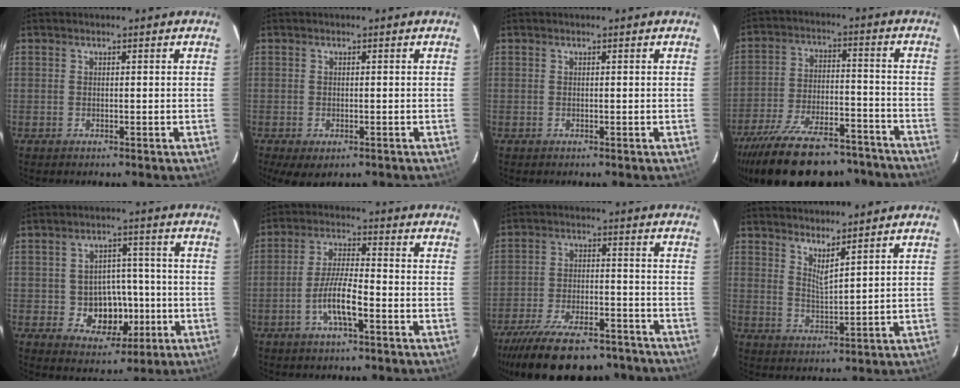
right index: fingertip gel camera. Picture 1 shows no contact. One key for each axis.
{"total": 4.6, "fx": -2.6, "fy": 2.1, "fz": 3.2, "tx": -0.064, "ty": -0.023, "tz": -0.035}
{"total": 0.0}
{"total": 27.1, "fx": -22.5, "fy": 9.2, "fz": 12.0, "tx": -0.236, "ty": -0.009, "tz": -0.319}
{"total": 8.8, "fx": -2.2, "fy": 7.4, "fz": 4.2, "tx": -0.081, "ty": 0.016, "tz": -0.015}
{"total": 7.2, "fx": -3.3, "fy": 1.2, "fz": 6.3, "tx": -0.128, "ty": 0.003, "tz": -0.061}
{"total": 23.2, "fx": -19.0, "fy": 7.8, "fz": 10.7, "tx": -0.216, "ty": -0.012, "tz": -0.272}
{"total": 4.4, "fx": 3.7, "fy": -0.1, "fz": 2.4, "tx": -0.043, "ty": -0.010, "tz": 0.061}